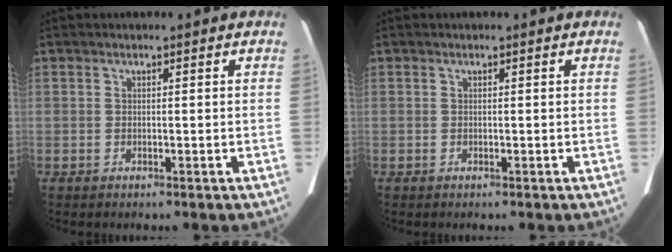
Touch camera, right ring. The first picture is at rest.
{"total": 0.0}